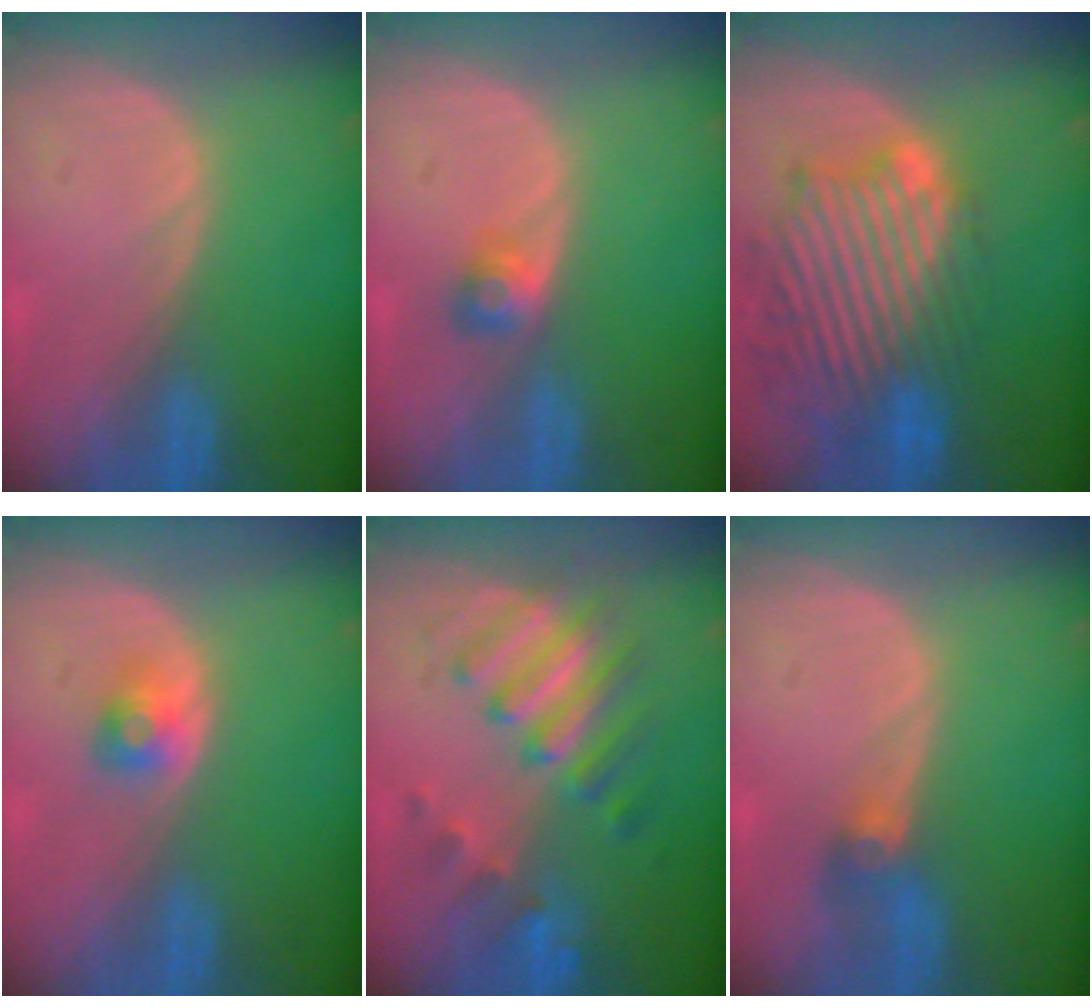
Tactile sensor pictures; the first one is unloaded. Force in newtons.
{"total": 2.6, "press": 2.3, "slide": 1.1}
{"total": 13.3, "press": 11.7, "slide": 6.4}
{"total": 2.6, "press": 2.4, "slide": 1.0}
{"total": 7.7, "press": 7.7, "slide": 0.7}
{"total": 2.9, "press": 2.6, "slide": 1.4}